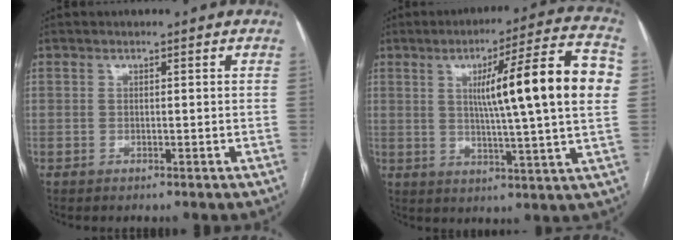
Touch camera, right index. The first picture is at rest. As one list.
[{"total": 17.9, "force": [3.0, -0.1, 17.6], "torque": [-0.258, 0.014, 0.036]}]